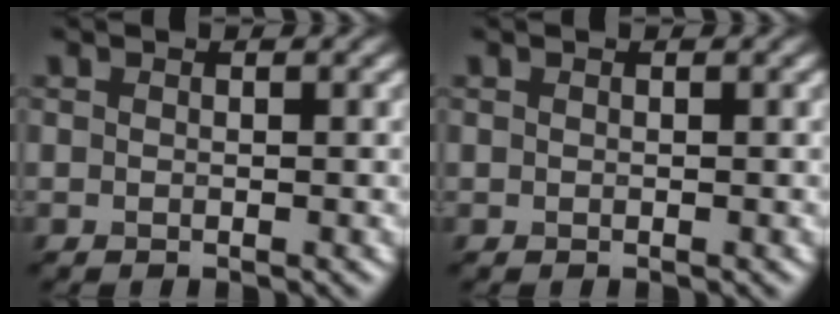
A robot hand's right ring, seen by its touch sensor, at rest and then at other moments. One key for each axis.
{"total": 0.0}